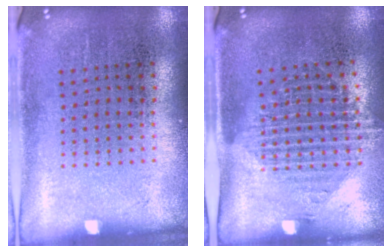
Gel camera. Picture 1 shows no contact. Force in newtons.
{"total": 1.5, "press": 1.2, "slide": 0.9}